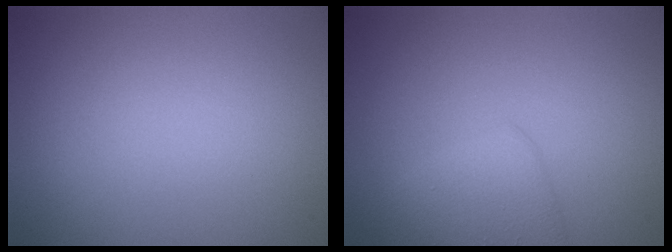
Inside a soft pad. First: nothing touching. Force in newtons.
{"total": 2.9, "press": 2.9, "slide": 0.1}